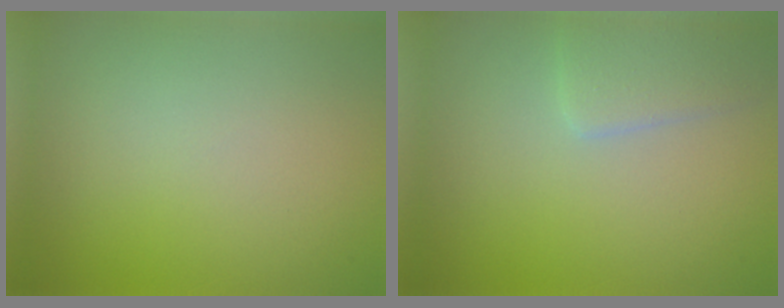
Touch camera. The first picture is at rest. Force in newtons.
{"total": 2.9, "press": 2.9, "slide": 0.3}